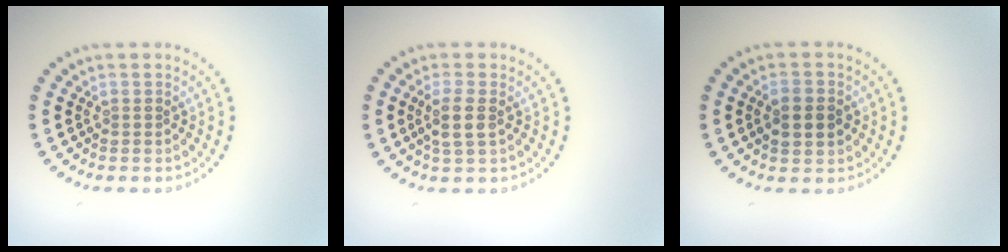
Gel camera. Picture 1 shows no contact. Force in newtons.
{"total": 2.4, "press": 2.1, "slide": 1.1}
{"total": 2.8, "press": 2.8, "slide": 0.1}